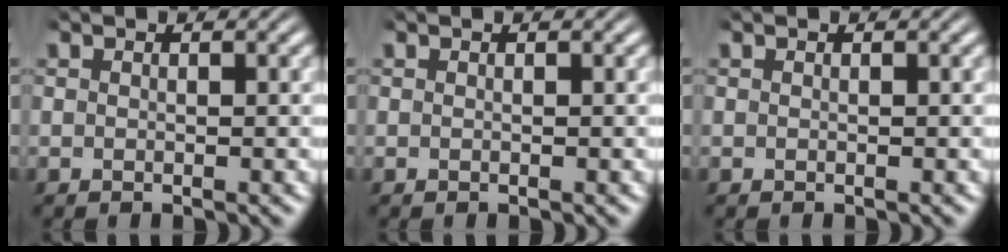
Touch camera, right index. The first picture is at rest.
{"total": 0.0}
{"total": 0.0}